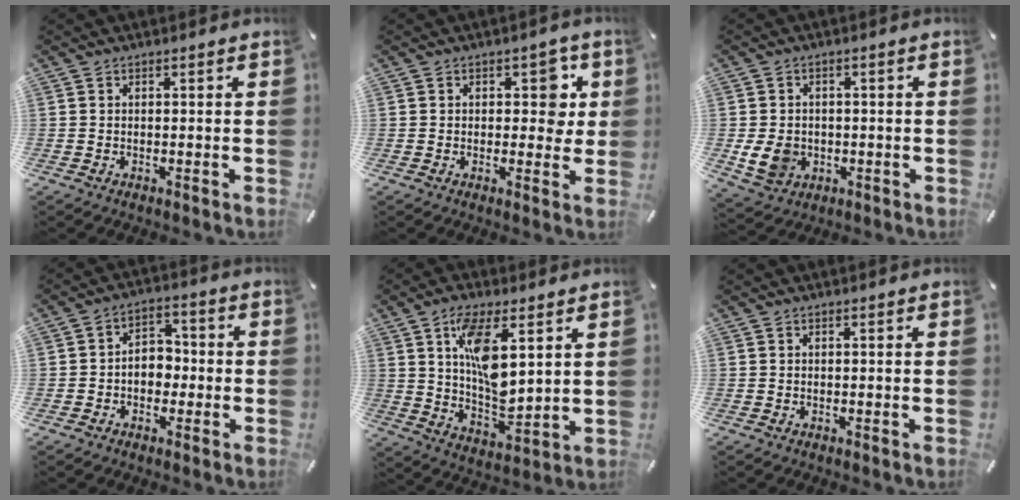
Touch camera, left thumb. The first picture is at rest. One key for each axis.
{"total": 6.9, "fx": 1.8, "fy": 4.5, "fz": 5.0, "tx": -0.040, "ty": -0.008, "tz": 0.019}
{"total": 6.8, "fx": -1.0, "fy": 5.8, "fz": 3.4, "tx": -0.072, "ty": 0.001, "tz": -0.019}
{"total": 5.8, "fx": -1.6, "fy": 4.7, "fz": 2.9, "tx": -0.048, "ty": 0.017, "tz": -0.030}
{"total": 12.9, "fx": 5.4, "fy": 5.8, "fz": 10.1, "tx": -0.192, "ty": -0.023, "tz": 0.090}
{"total": 0.0}